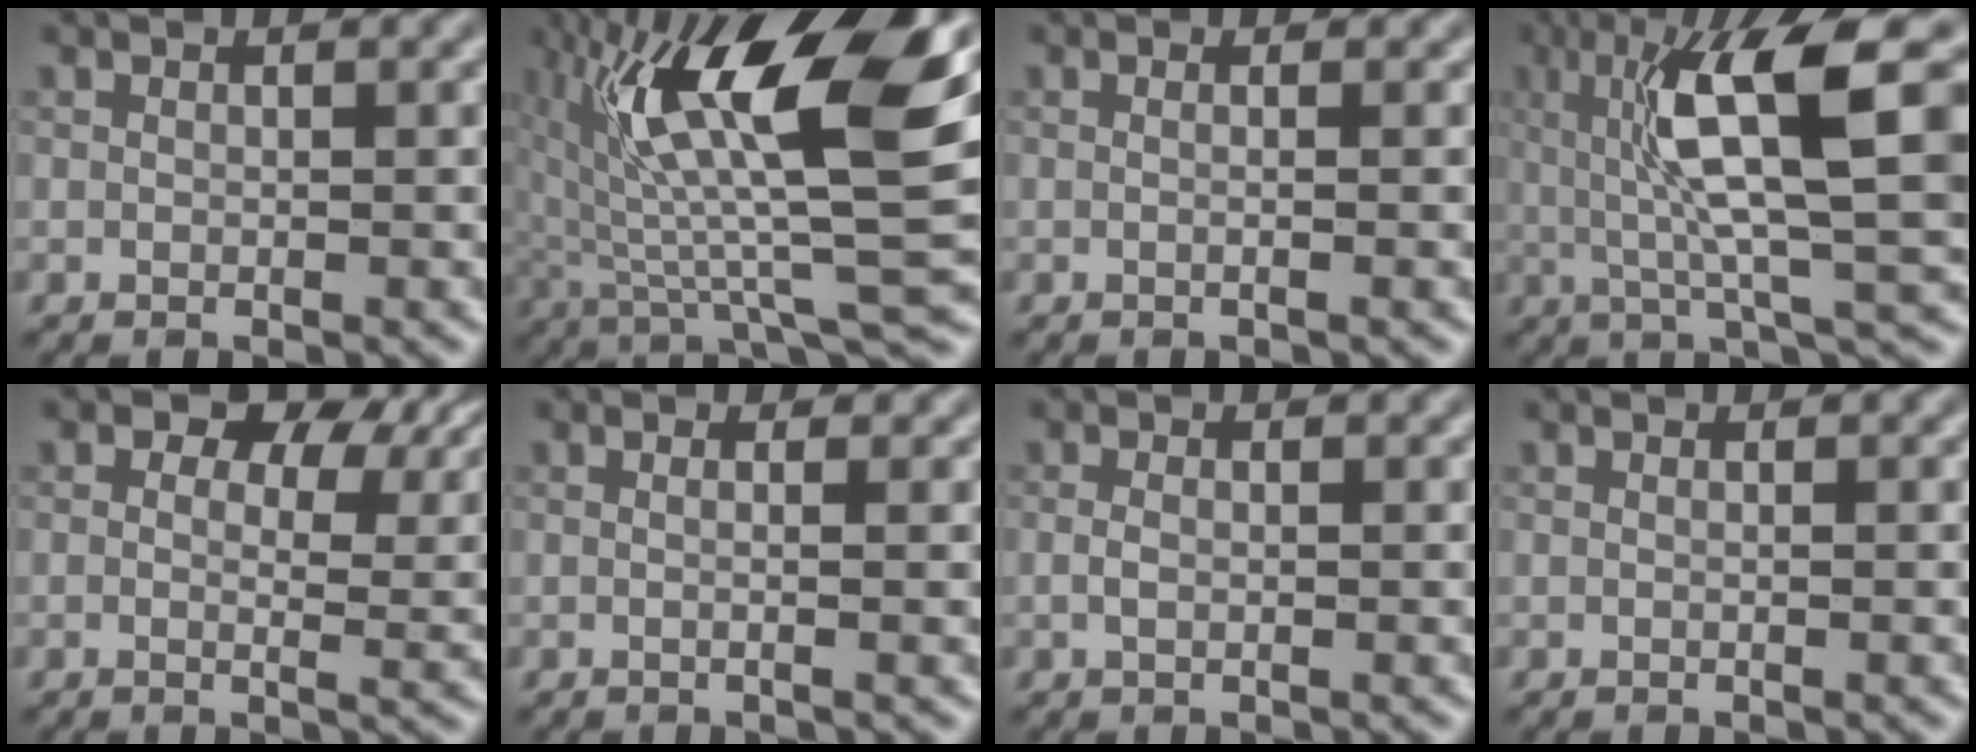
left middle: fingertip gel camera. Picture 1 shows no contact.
{"total": 14.1, "force": [4.3, 3.3, 13.0], "torque": [-0.233, 0.008, 0.080]}
{"total": 1.9, "force": [0.3, 0.9, 1.7], "torque": [-0.003, -0.004, -0.020]}
{"total": 10.9, "force": [2.1, 2.3, 10.4], "torque": [-0.162, 0.006, 0.040]}
{"total": 7.4, "force": [3.6, 3.8, 5.2], "torque": [-0.067, 0.007, 0.036]}
{"total": 2.6, "force": [0.5, 1.3, 2.2], "torque": [-0.003, 0.005, -0.025]}
{"total": 1.0, "force": [-0.2, 0.4, 0.9], "torque": [-0.021, -0.002, -0.006]}
{"total": 0.7, "force": [0.0, 0.3, 0.7], "torque": [-0.005, -0.003, -0.006]}